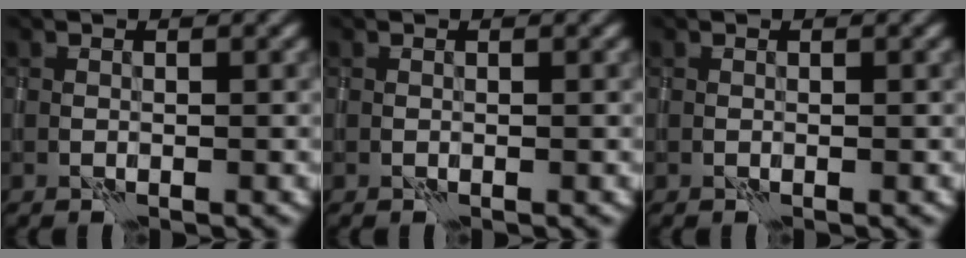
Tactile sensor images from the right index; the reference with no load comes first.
{"total": 0.0}
{"total": 0.0}